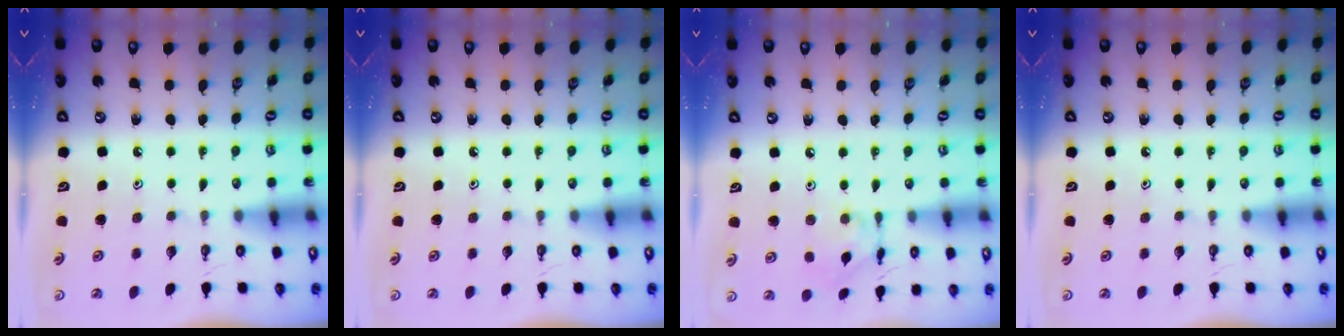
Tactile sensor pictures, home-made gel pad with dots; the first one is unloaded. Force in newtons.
{"total": 0.0}
{"total": 5.6, "press": 5.6, "slide": 0.3}
{"total": 0.0}